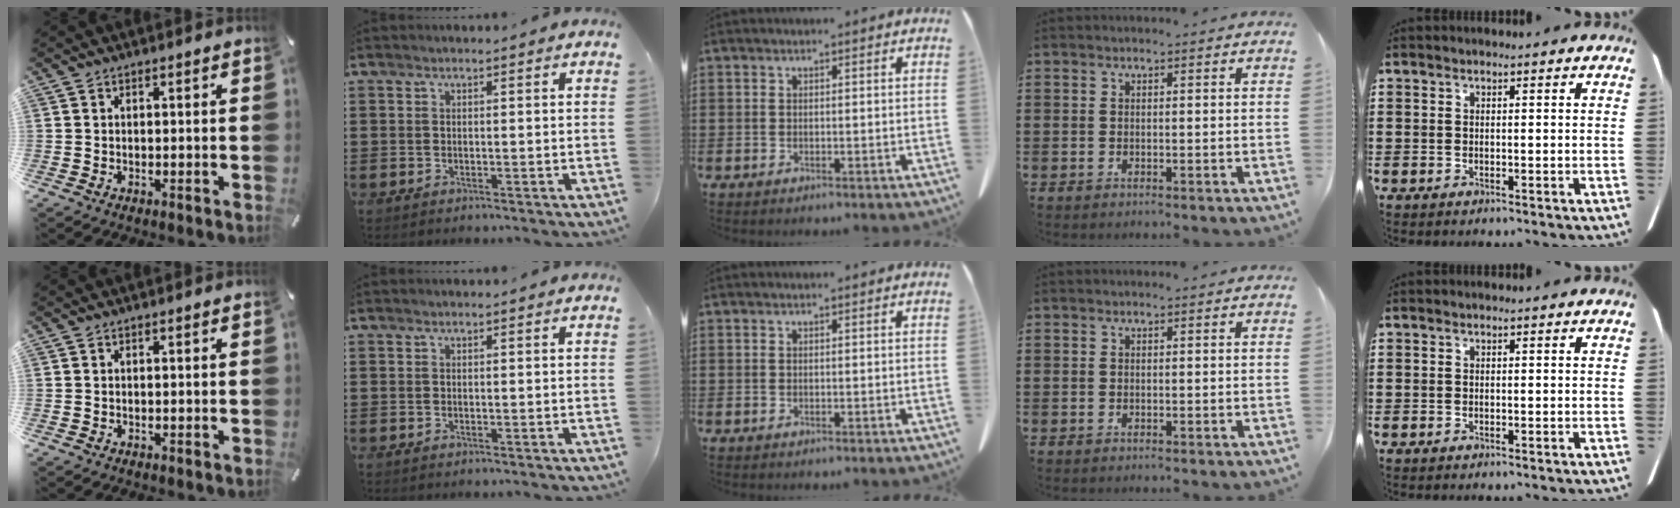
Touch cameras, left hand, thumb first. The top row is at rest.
{}